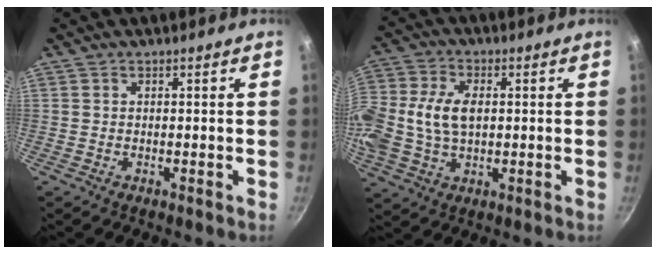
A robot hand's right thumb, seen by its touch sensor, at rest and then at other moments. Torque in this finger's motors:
{"motor_torque": [2.02, 2.99, 1.06, -0.90, 0.44]}